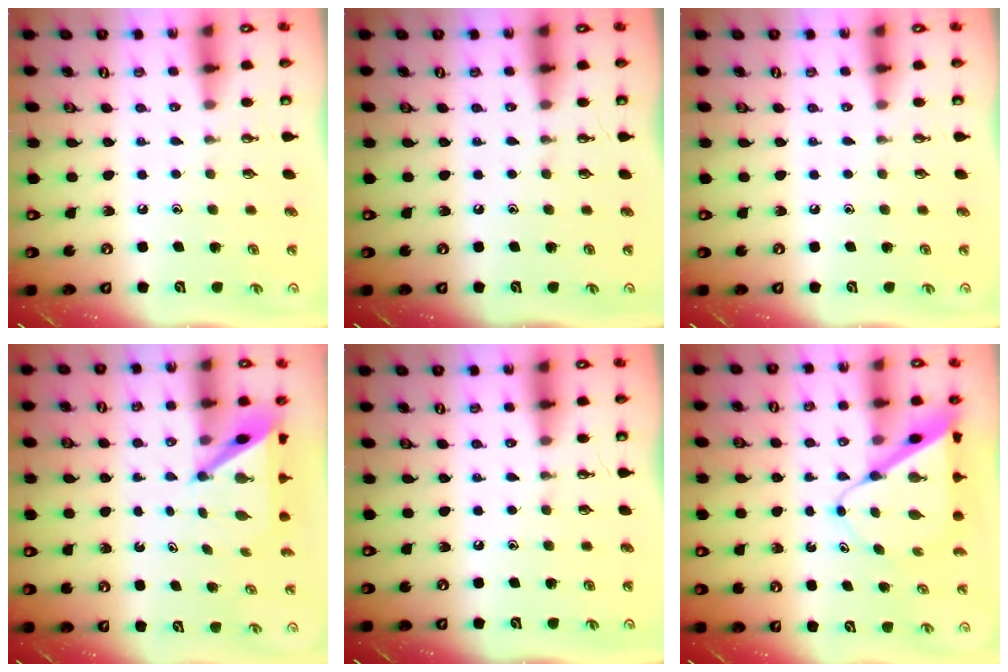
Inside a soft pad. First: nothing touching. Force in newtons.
{"total": 0.0}
{"total": 0.0}
{"total": 5.3, "press": 5.3, "slide": 0.1}
{"total": 0.0}
{"total": 9.0, "press": 8.9, "slide": 0.5}